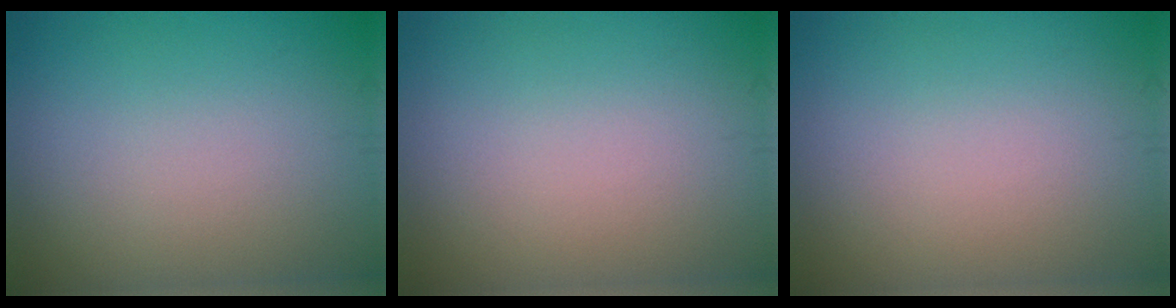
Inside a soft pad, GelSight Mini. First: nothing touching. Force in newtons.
{"total": 0.0}
{"total": 0.0}